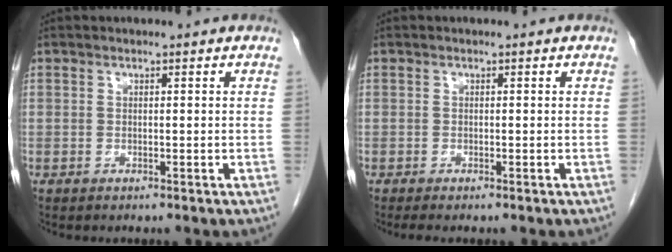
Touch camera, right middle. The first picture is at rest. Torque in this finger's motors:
{"motor_torque": [0.10, -0.09, 0.01, 0.01]}